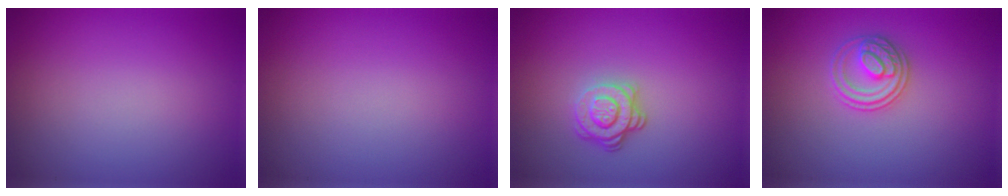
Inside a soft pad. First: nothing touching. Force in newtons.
{"total": 0.0}
{"total": 3.1, "press": 2.5, "slide": 1.8}
{"total": 2.7, "press": 2.6, "slide": 0.7}